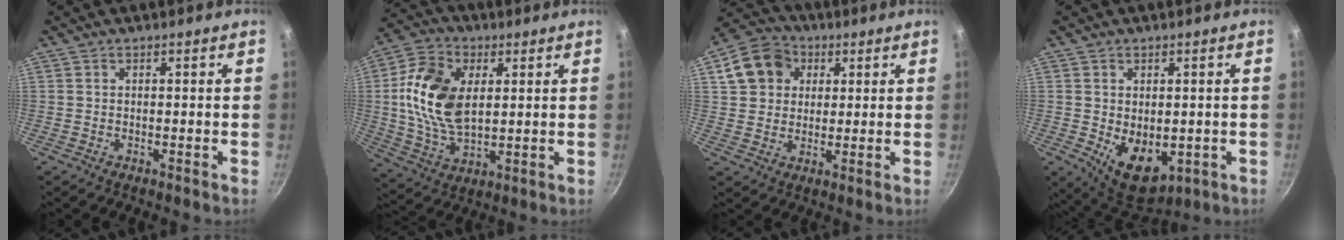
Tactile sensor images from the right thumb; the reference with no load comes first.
{"total": 15.9, "force": [2.6, 9.8, 12.3], "torque": [-0.222, -0.006, 0.047]}
{"total": 11.2, "force": [3.7, 9.2, 5.2], "torque": [-0.071, 0.014, 0.052]}
{"total": 9.8, "force": [-1.6, 6.3, 7.3], "torque": [-0.086, -0.017, -0.003]}